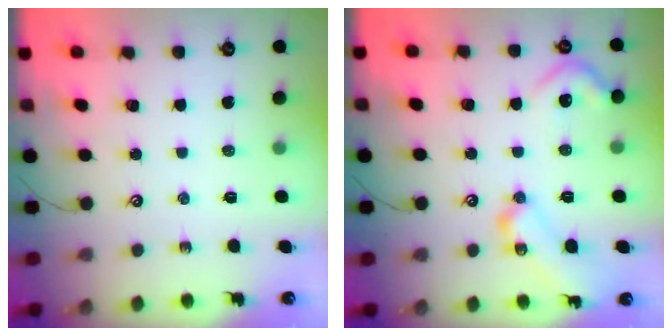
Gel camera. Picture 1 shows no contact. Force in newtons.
{"total": 18.5, "press": 18.5, "slide": 0.5}